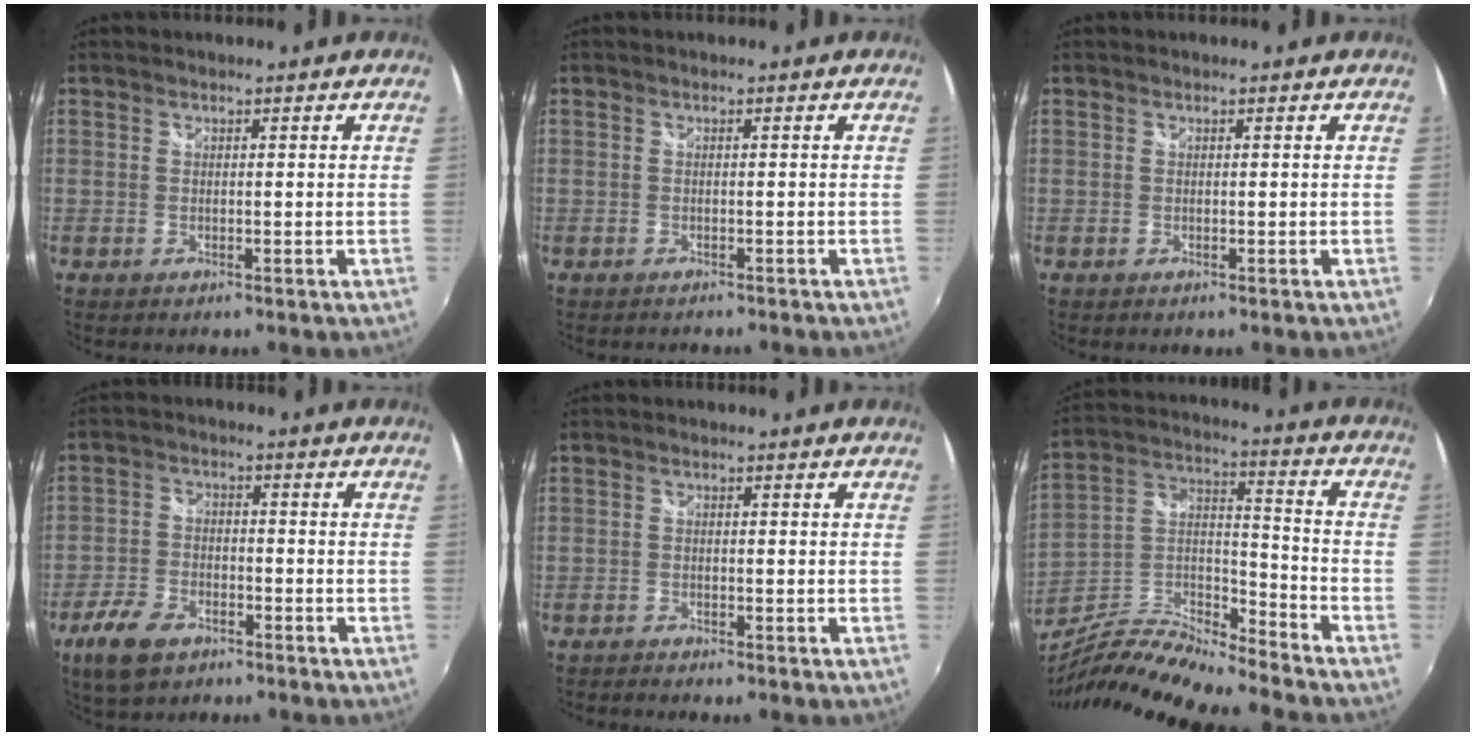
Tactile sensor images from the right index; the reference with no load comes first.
{"total": 1.8, "force": [-1.8, 0.4, 0.4], "torque": [-0.012, -0.013, -0.022]}
{"total": 0.0}
{"total": 8.5, "force": [-5.5, 4.7, 4.3], "torque": [-0.116, -0.004, -0.106]}
{"total": 1.9, "force": [-1.8, 0.2, 0.2], "torque": [-0.020, -0.008, -0.033]}
{"total": 14.5, "force": [-12.4, 1.6, 7.4], "torque": [-0.156, -0.001, -0.240]}